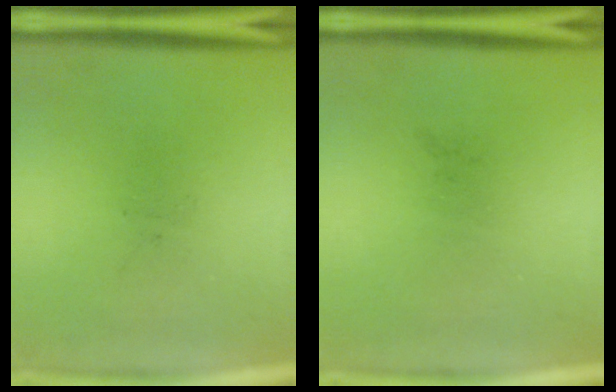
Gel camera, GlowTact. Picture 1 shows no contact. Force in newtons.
{"total": 0.0}